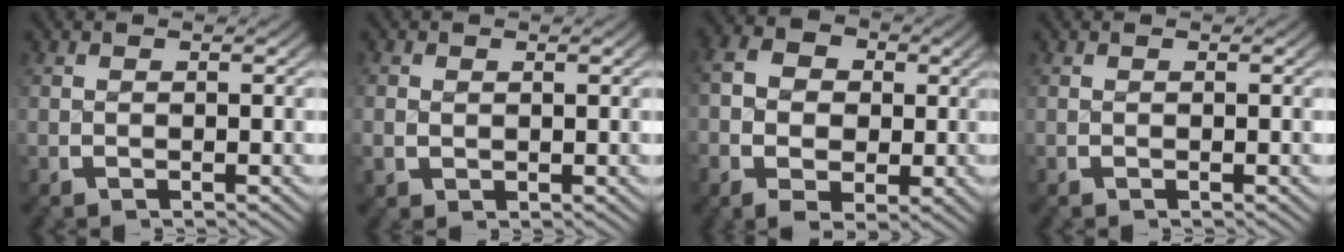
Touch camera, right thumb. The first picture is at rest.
{"total": 1.2, "force": [0.4, 1.0, 0.5], "torque": [-0.012, 0.000, 0.012]}
{"total": 7.2, "force": [0.1, 5.4, 4.6], "torque": [-0.083, -0.018, 0.003]}
{"total": 0.0}